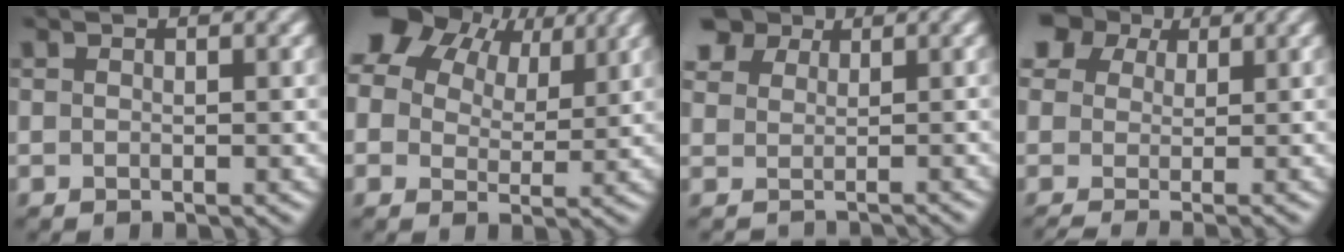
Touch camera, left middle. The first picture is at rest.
{"total": 11.8, "force": [6.5, 7.1, 6.9], "torque": [-0.131, 0.030, 0.094]}
{"total": 4.3, "force": [3.1, 2.8, 0.9], "torque": [-0.020, 0.011, 0.042]}
{"total": 4.4, "force": [0.9, 3.5, 2.6], "torque": [-0.039, 0.000, 0.015]}